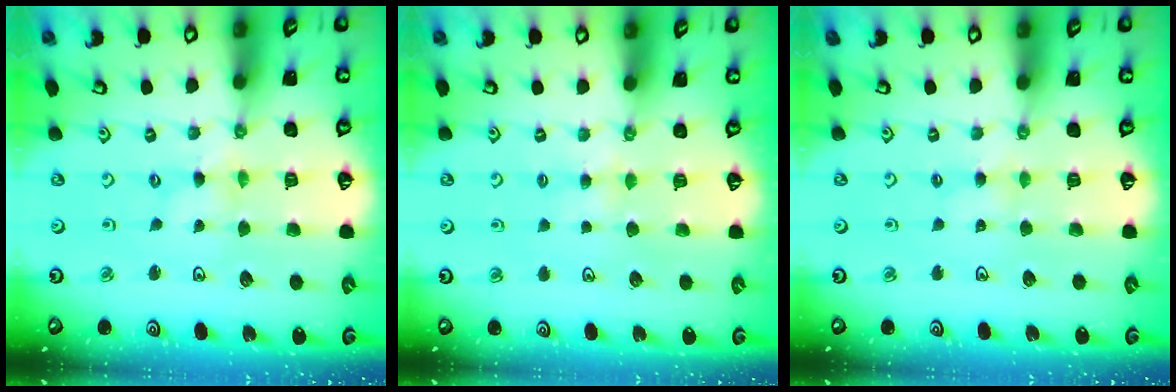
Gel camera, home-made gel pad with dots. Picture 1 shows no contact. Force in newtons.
{"total": 3.3, "press": 3.2, "slide": 0.6}
{"total": 2.5, "press": 2.5, "slide": 0.2}